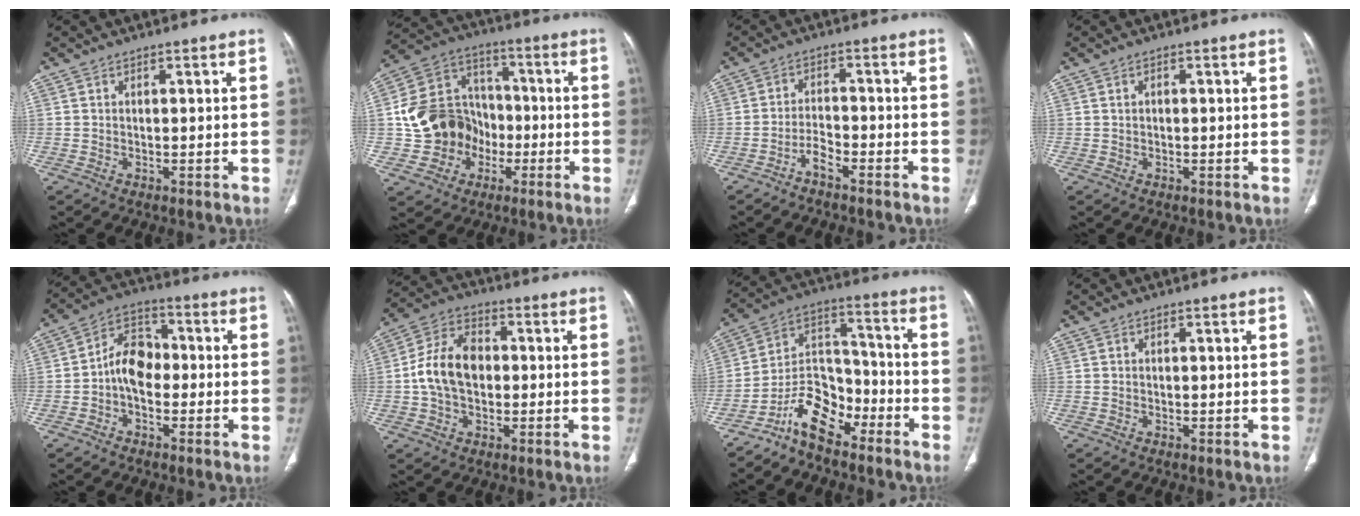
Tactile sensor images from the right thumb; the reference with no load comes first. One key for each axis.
{"total": 15.3, "fx": -3.0, "fy": 13.3, "fz": 6.9, "tx": -0.089, "ty": 0.040, "tz": -0.052}
{"total": 3.3, "fx": -2.6, "fy": 0.9, "fz": 1.8, "tx": -0.039, "ty": 0.026, "tz": -0.050}
{"total": 0.7, "fx": 0.1, "fy": 0.5, "fz": 0.5, "tx": -0.011, "ty": 0.004, "tz": 0.004}
{"total": 8.6, "fx": -1.4, "fy": 5.9, "fz": 6.1, "tx": -0.086, "ty": 0.032, "tz": -0.039}
{"total": 11.5, "fx": -0.2, "fy": 8.0, "fz": 8.3, "tx": -0.149, "ty": 0.028, "tz": -0.011}
{"total": 10.6, "fx": -7.6, "fy": 5.4, "fz": 5.0, "tx": -0.075, "ty": 0.083, "tz": -0.151}
{"total": 0.0}